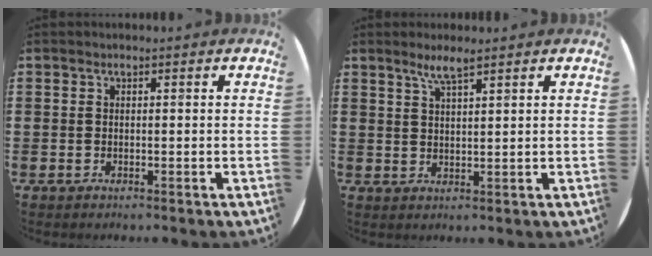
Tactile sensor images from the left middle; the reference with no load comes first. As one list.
[{"total": 3.2, "force": [2.5, 0.2, 1.9], "torque": [-0.042, 0.004, 0.045]}]